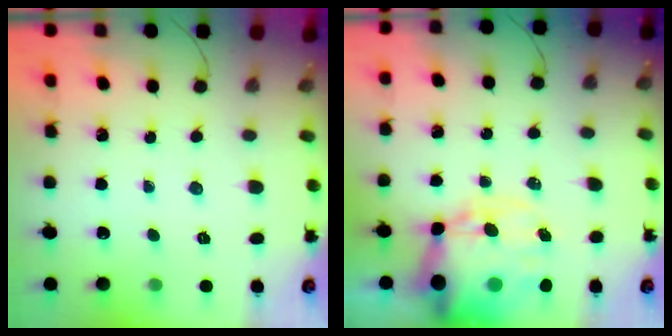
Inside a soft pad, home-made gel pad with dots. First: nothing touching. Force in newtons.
{"total": 19.2, "press": 18.7, "slide": 4.0}